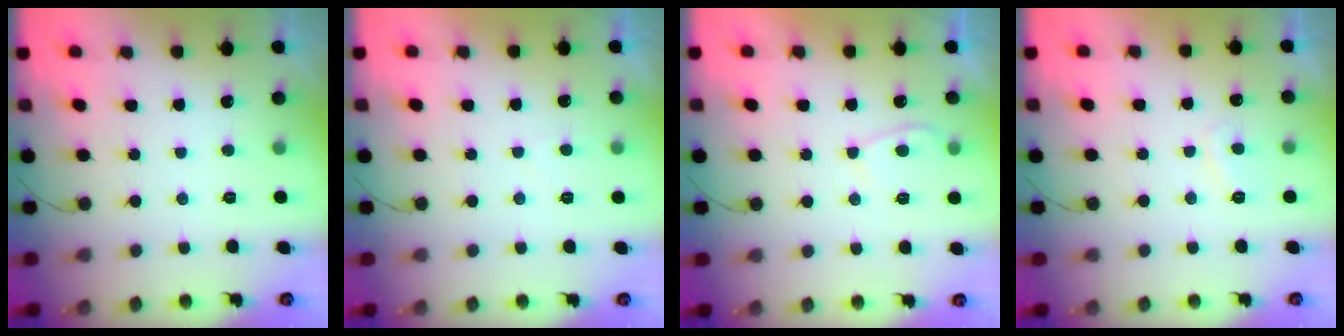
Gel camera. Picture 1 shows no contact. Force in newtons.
{"total": 1.7, "press": 1.6, "slide": 0.5}
{"total": 2.7, "press": 2.6, "slide": 0.6}
{"total": 2.9, "press": 2.8, "slide": 0.8}